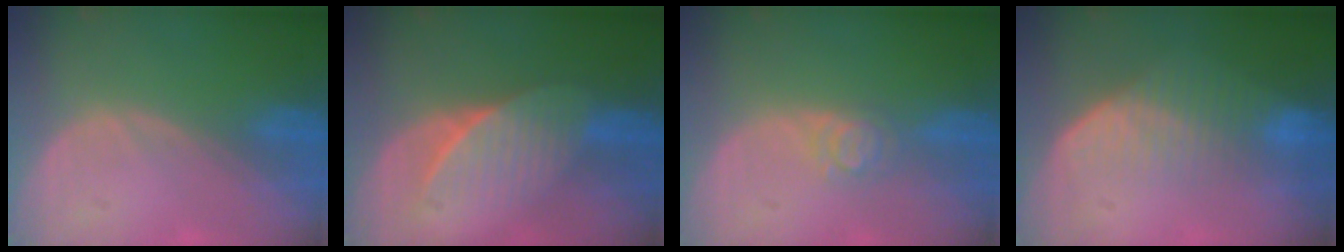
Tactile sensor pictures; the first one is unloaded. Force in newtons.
{"total": 7.5, "press": 6.8, "slide": 3.2}
{"total": 2.9, "press": 2.9, "slide": 0.3}
{"total": 7.2, "press": 6.1, "slide": 3.8}